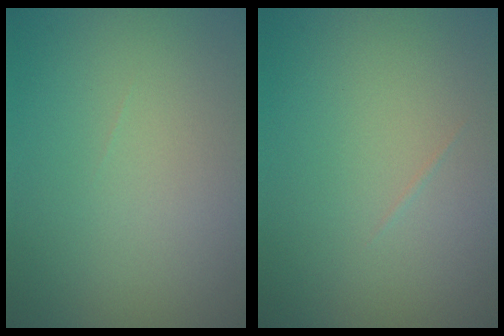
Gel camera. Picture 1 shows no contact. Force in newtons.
{"total": 0.0}